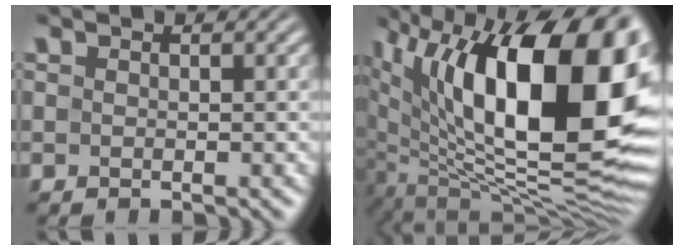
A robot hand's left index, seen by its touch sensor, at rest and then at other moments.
{"total": 20.4, "force": [5.6, 10.4, 16.7], "torque": [-0.257, 0.001, 0.109]}